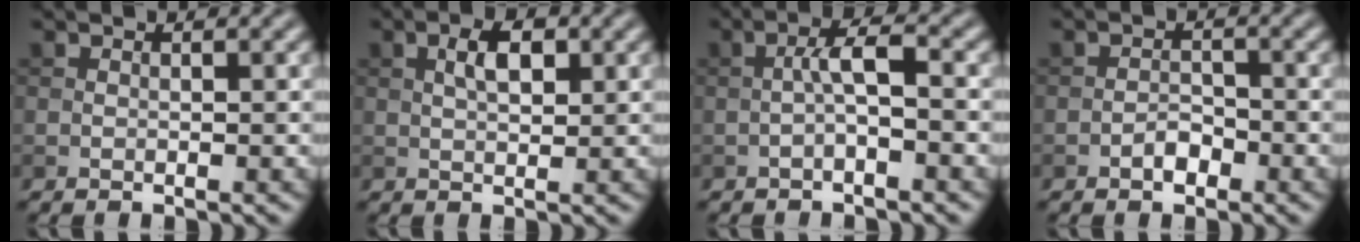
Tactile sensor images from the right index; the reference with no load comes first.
{"total": 2.8, "force": [0.8, 1.3, 2.4], "torque": [-0.044, 0.004, 0.012]}
{"total": 2.6, "force": [-0.6, 0.5, 2.5], "torque": [-0.047, 0.014, -0.016]}
{"total": 1.6, "force": [-1.0, 0.9, 0.9], "torque": [-0.013, 0.005, -0.020]}